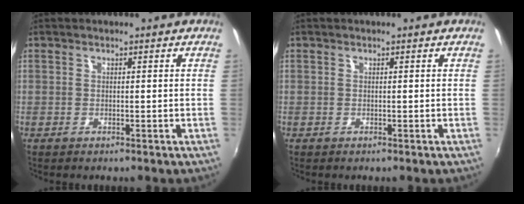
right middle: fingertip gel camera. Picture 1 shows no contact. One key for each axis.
{"total": 0.0}